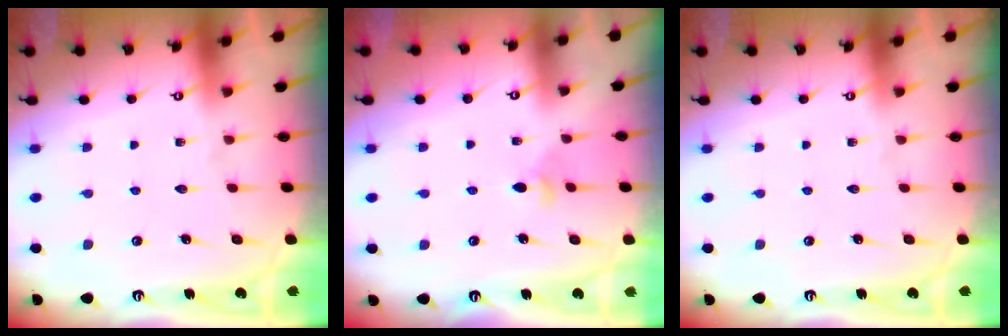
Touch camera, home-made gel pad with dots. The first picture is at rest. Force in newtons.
{"total": 3.8, "press": 3.7, "slide": 0.8}
{"total": 0.0}